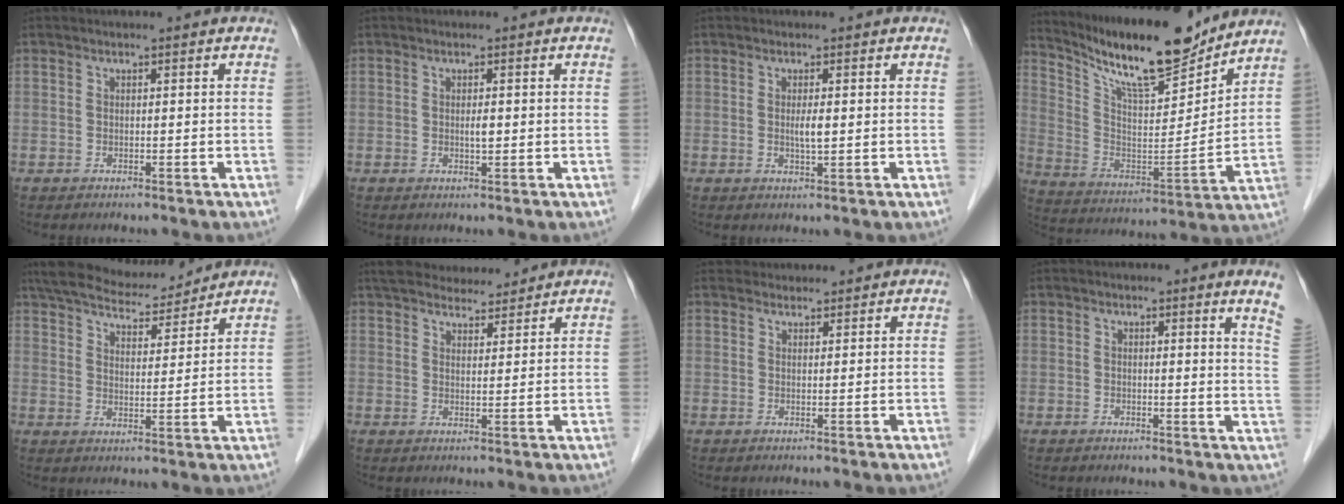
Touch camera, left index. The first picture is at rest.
{"total": 1.0, "force": [0.1, 0.3, 1.0], "torque": [-0.016, -0.001, 0.001]}
{"total": 1.8, "force": [0.2, 0.2, 1.8], "torque": [-0.034, -0.002, 0.003]}
{"total": 17.3, "force": [15.1, 2.4, 8.0], "torque": [-0.151, -0.016, 0.263]}
{"total": 13.5, "force": [12.2, 2.7, 5.1], "torque": [-0.088, 0.024, 0.194]}
{"total": 11.9, "force": [11.0, 2.5, 3.6], "torque": [-0.051, 0.023, 0.167]}
{"total": 3.5, "force": [3.3, 0.9, -0.2], "torque": [0.003, 0.025, 0.049]}
{"total": 4.3, "force": [3.4, -1.1, 2.3], "torque": [-0.031, -0.029, 0.019]}